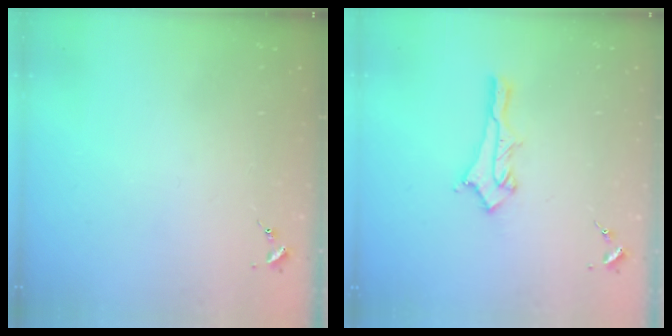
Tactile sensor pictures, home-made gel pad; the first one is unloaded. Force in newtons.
{"total": 12.5, "press": 12.5, "slide": 1.2}